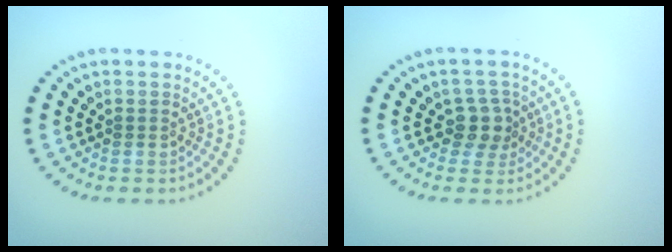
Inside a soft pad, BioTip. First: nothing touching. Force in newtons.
{"total": 2.3, "press": 2.0, "slide": 1.3}